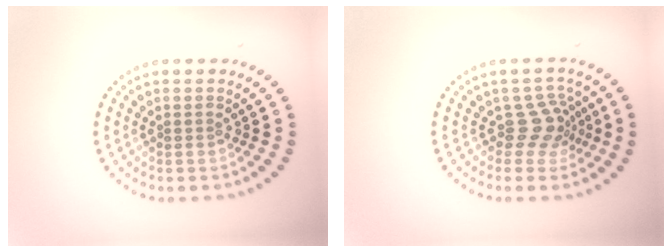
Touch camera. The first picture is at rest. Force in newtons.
{"total": 2.6, "press": 1.9, "slide": 1.8}